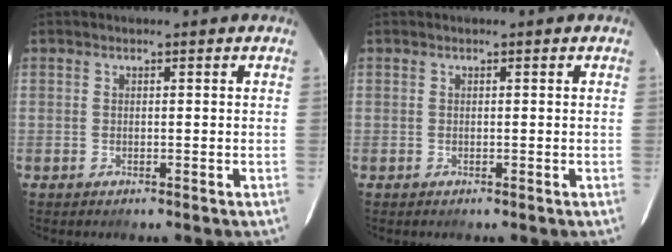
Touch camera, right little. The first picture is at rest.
{"total": 0.0}